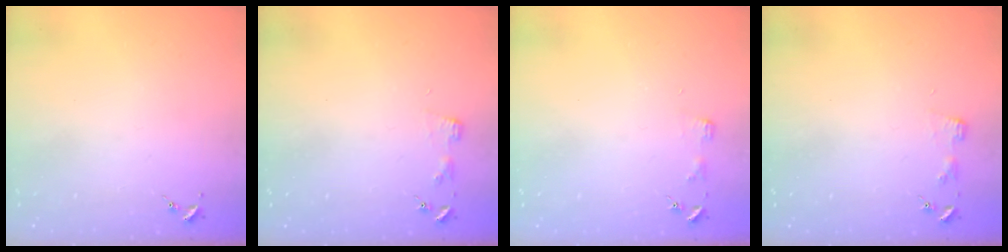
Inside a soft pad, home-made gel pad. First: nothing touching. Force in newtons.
{"total": 2.9, "press": 2.9, "slide": 0.3}
{"total": 3.4, "press": 3.3, "slide": 0.4}
{"total": 2.9, "press": 2.9, "slide": 0.3}